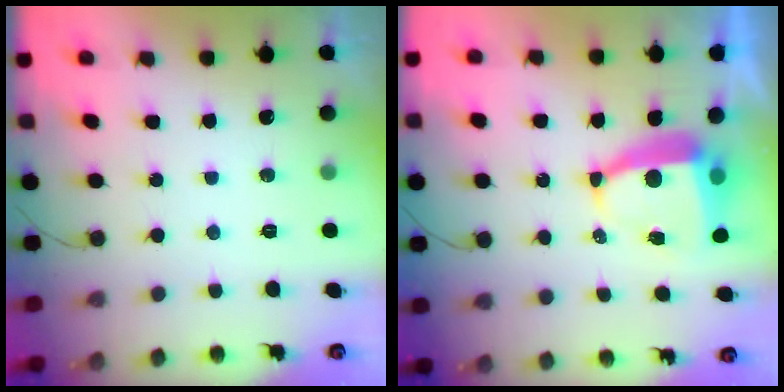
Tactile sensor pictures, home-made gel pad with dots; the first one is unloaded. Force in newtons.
{"total": 8.6, "press": 8.5, "slide": 1.1}